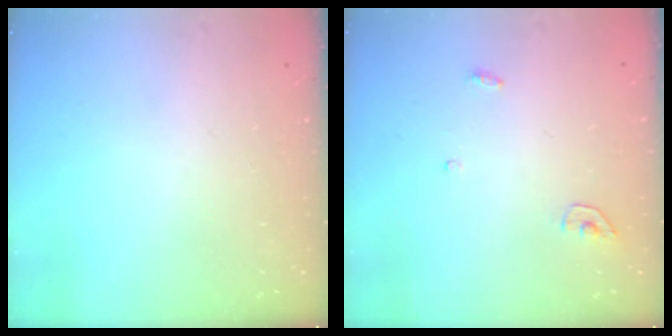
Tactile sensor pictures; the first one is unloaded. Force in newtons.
{"total": 3.4, "press": 3.4, "slide": 0.3}